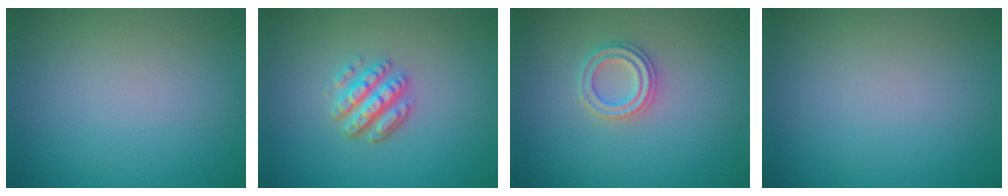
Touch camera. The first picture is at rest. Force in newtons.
{"total": 3.6, "press": 3.1, "slide": 1.8}
{"total": 2.2, "press": 2.2, "slide": 0.3}
{"total": 0.0}